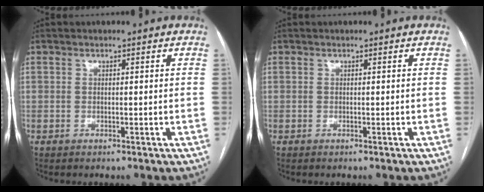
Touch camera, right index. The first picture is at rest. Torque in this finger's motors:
{"motor_torque": [0.00, 0.00, 0.00, 0.01]}